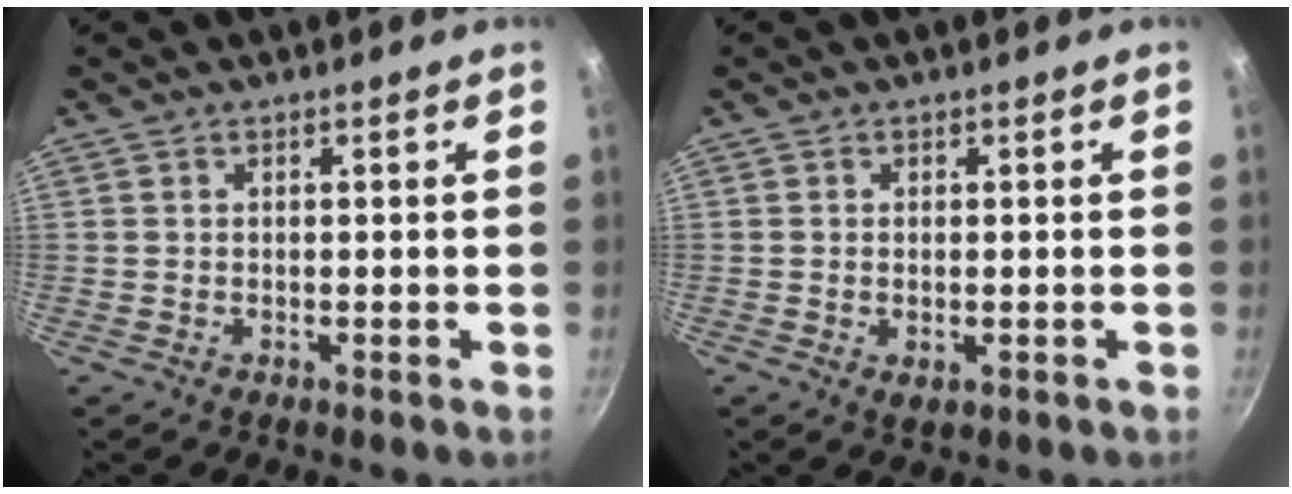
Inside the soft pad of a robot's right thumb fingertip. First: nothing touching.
{"total": 1.8, "force": [-0.4, 1.0, 1.5], "torque": [-0.026, -0.004, -0.003]}